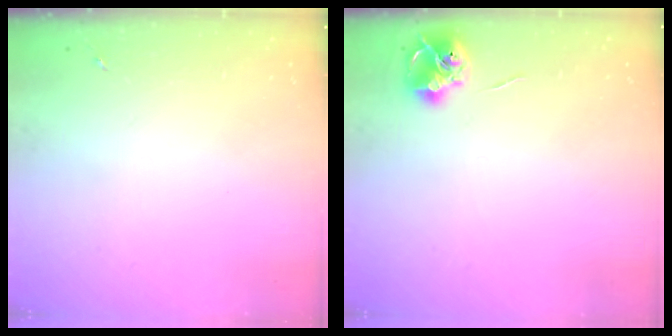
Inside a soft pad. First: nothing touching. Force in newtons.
{"total": 7.3, "press": 7.3, "slide": 0.6}